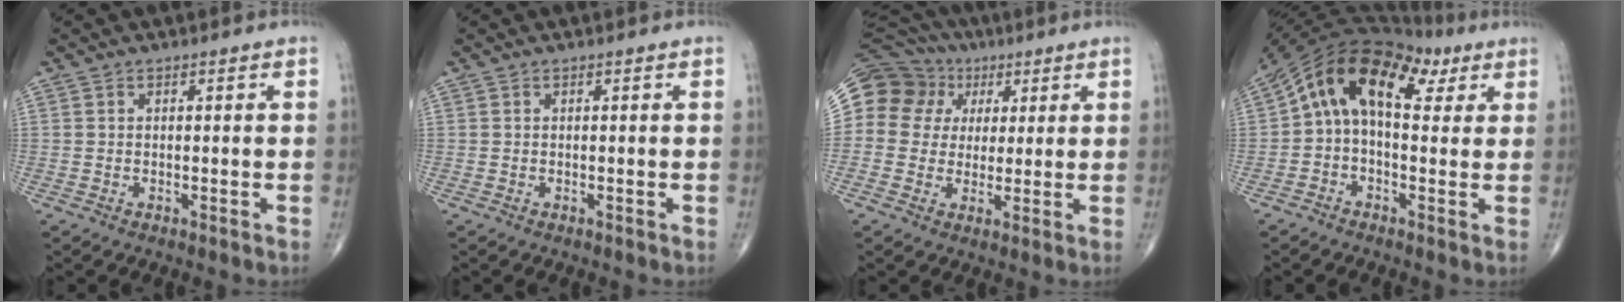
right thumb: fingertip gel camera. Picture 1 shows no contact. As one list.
[{"total": 0.0}, {"total": 18.9, "force": [5.5, 16.8, 6.9], "torque": [-0.158, 0.059, 0.108]}, {"total": 15.1, "force": [4.6, 8.7, 11.5], "torque": [-0.164, 0.043, 0.064]}]